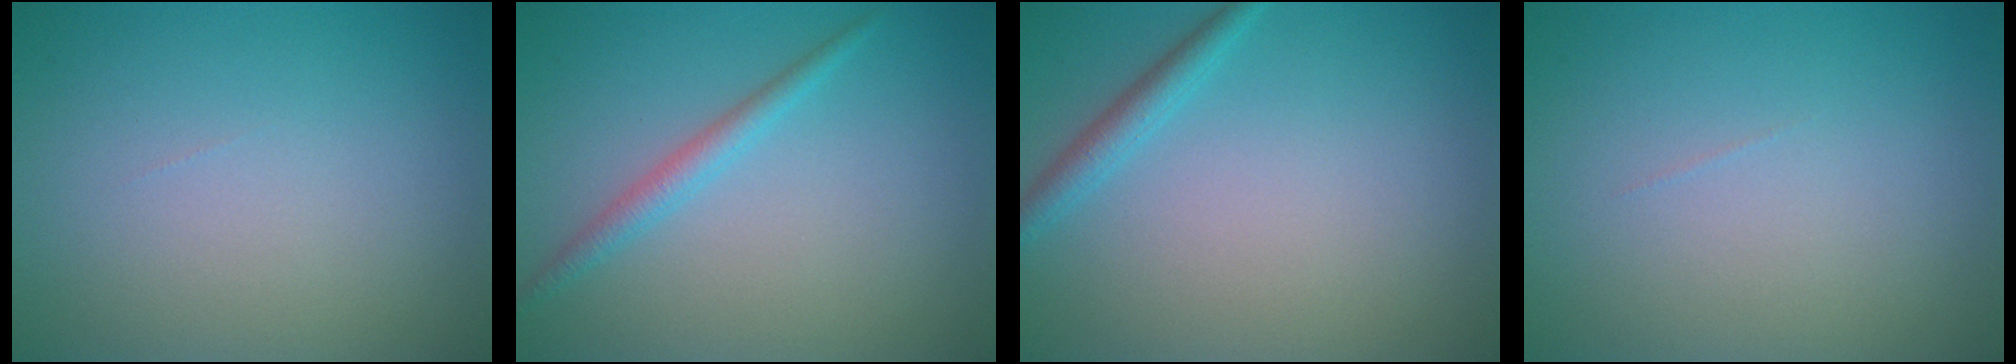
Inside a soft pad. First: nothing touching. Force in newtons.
{"total": 1.8, "press": 1.8, "slide": 0.1}
{"total": 1.8, "press": 1.8, "slide": 0.0}
{"total": 0.0}